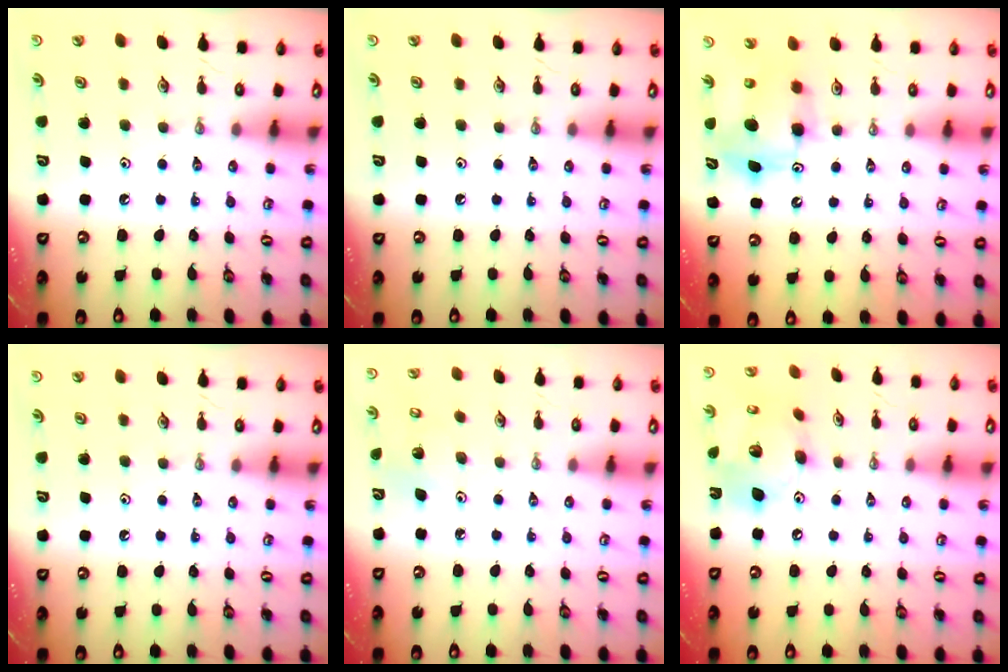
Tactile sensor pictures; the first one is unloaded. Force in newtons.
{"total": 0.0}
{"total": 7.1, "press": 7.1, "slide": 0.1}
{"total": 0.0}
{"total": 4.2, "press": 4.2, "slide": 0.2}
{"total": 15.4, "press": 15.3, "slide": 1.6}